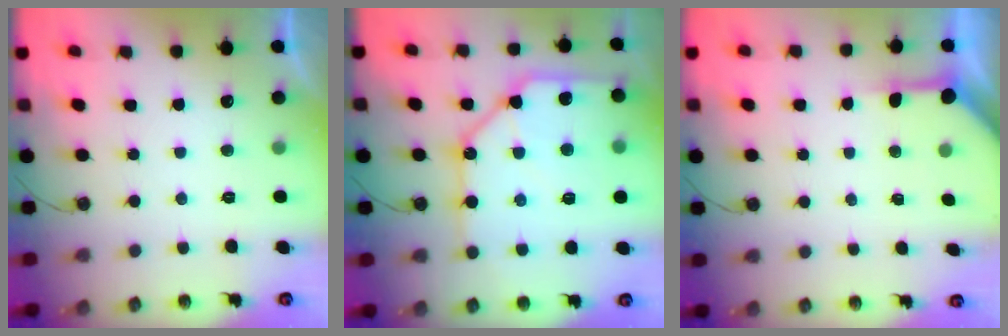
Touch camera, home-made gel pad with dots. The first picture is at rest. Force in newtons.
{"total": 18.0, "press": 17.9, "slide": 1.5}
{"total": 4.5, "press": 4.5, "slide": 0.2}